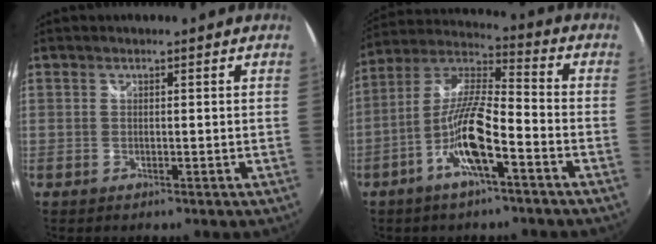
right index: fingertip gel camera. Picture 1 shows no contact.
{"total": 12.3, "force": [-5.4, 2.4, 10.8], "torque": [-0.220, 0.001, -0.106]}